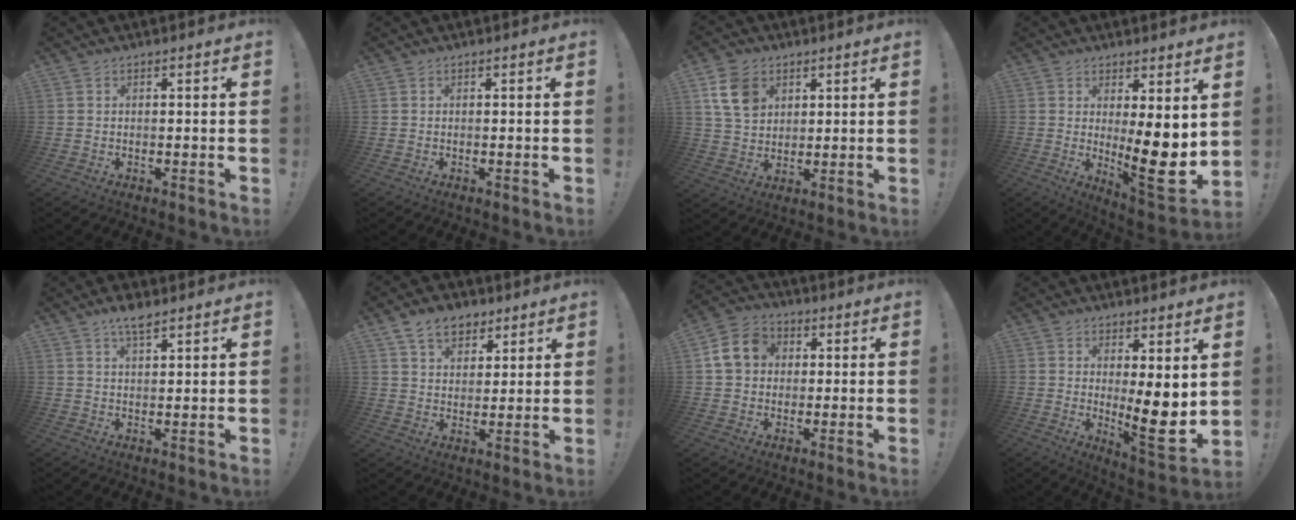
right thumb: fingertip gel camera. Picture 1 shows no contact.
{"total": 0.0}
{"total": 10.7, "force": [4.6, 7.9, 5.5], "torque": [-0.086, -0.007, 0.093]}
{"total": 12.6, "force": [0.4, 2.7, 12.3], "torque": [-0.162, -0.045, 0.016]}
{"total": 5.0, "force": [3.7, 1.2, 3.2], "torque": [-0.047, -0.023, 0.060]}
{"total": 9.9, "force": [6.2, 6.4, 4.3], "torque": [-0.067, -0.025, 0.120]}
{"total": 10.5, "force": [2.2, 8.9, 5.0], "torque": [-0.075, 0.012, 0.049]}
{"total": 10.4, "force": [0.9, 2.1, 10.1], "torque": [-0.122, -0.045, 0.020]}